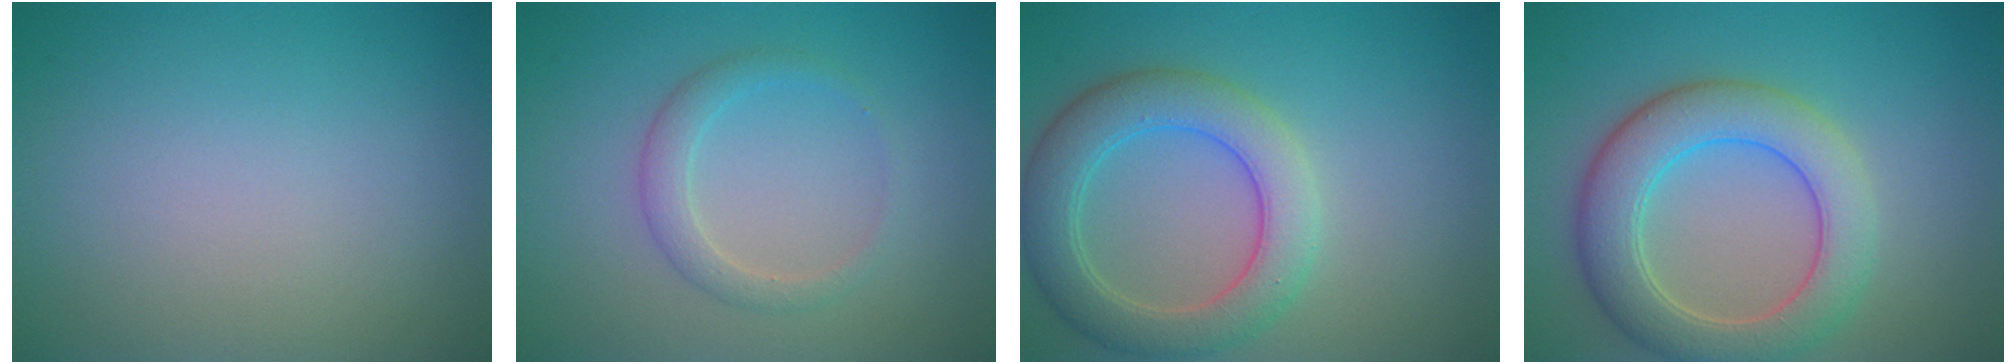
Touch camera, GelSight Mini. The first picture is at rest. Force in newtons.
{"total": 2.1, "press": 2.1, "slide": 0.2}
{"total": 5.5, "press": 5.5, "slide": 0.1}
{"total": 6.4, "press": 6.4, "slide": 0.5}